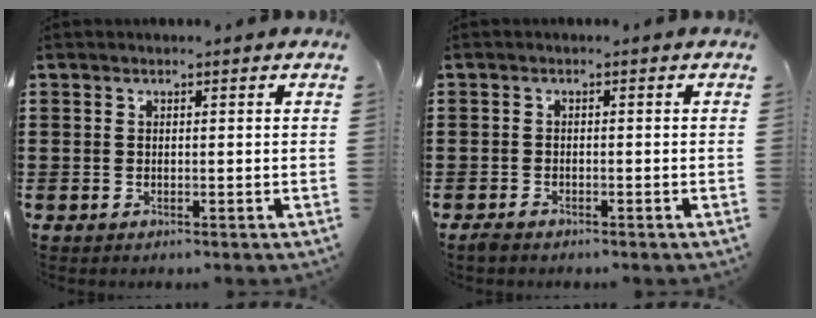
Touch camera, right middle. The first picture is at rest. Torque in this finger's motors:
{"motor_torque": [1.09, 1.05, 0.00, 0.02]}